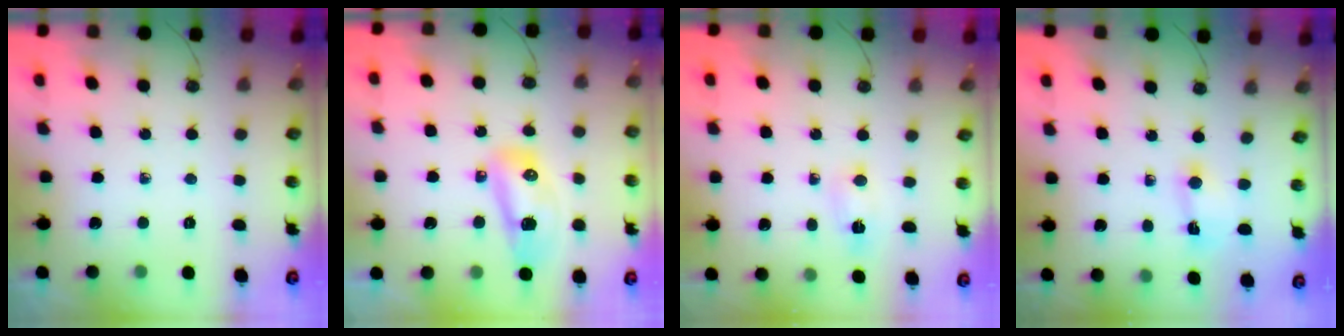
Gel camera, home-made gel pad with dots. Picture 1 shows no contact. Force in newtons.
{"total": 17.2, "press": 12.7, "slide": 11.6}
{"total": 2.6, "press": 1.3, "slide": 2.2}
{"total": 1.5, "press": 1.5, "slide": 0.2}